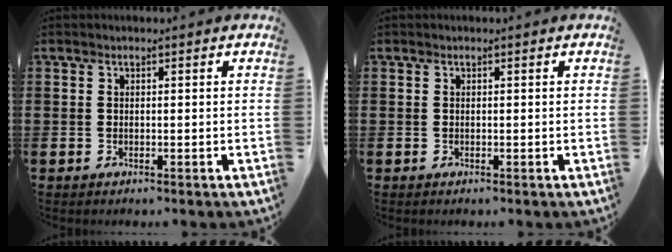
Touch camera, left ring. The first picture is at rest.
{"total": 0.0}